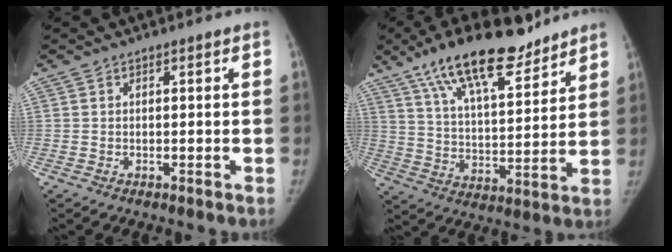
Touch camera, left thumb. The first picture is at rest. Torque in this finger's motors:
{"motor_torque": [1.10, -0.65, 1.44, -1.28, 0.50]}